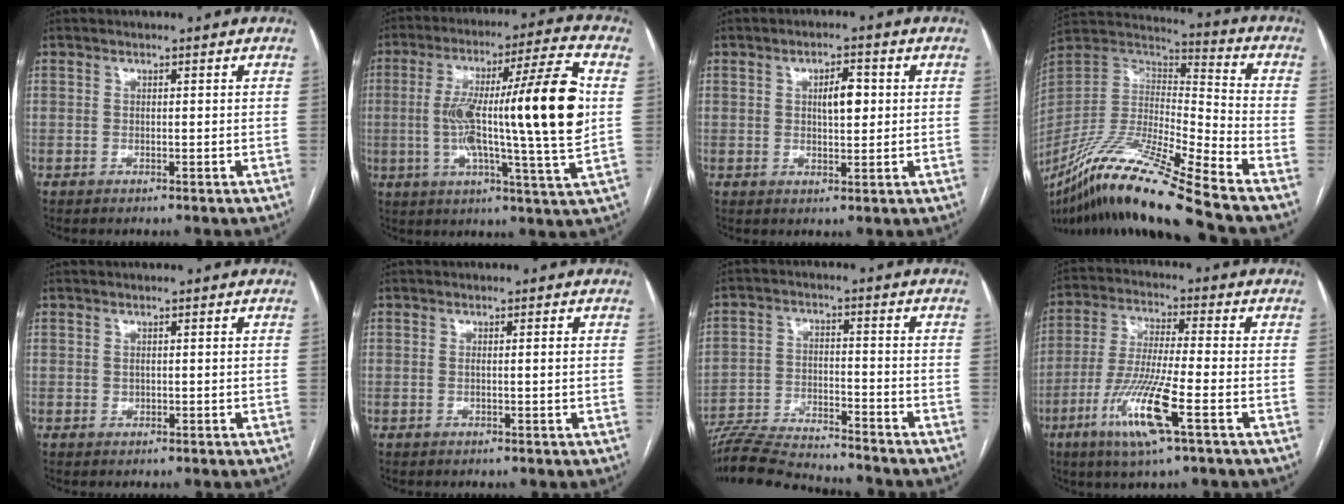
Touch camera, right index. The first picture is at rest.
{"total": 21.8, "force": [1.0, 0.3, 21.8], "torque": [-0.325, 0.016, 0.005]}
{"total": 4.2, "force": [0.8, 1.5, 3.8], "torque": [-0.063, 0.006, 0.015]}
{"total": 21.8, "force": [-16.5, -0.1, 14.2], "torque": [-0.302, -0.026, -0.310]}
{"total": 0.6, "force": [0.0, 0.5, 0.3], "torque": [-0.004, 0.001, 0.001]}
{"total": 1.4, "force": [-0.1, 0.0, 1.4], "torque": [-0.025, 0.002, 0.000]}
{"total": 15.2, "force": [-14.3, 1.4, 4.9], "torque": [-0.089, -0.006, -0.228]}
{"total": 12.1, "force": [-5.2, 0.4, 10.8], "torque": [-0.223, -0.020, -0.101]}